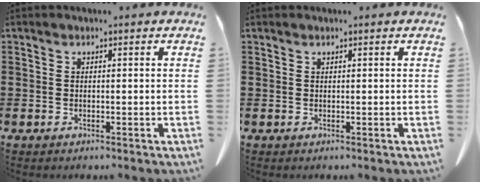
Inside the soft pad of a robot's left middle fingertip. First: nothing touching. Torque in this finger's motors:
{"motor_torque": [-0.66, 0.70, -0.08, -0.01]}